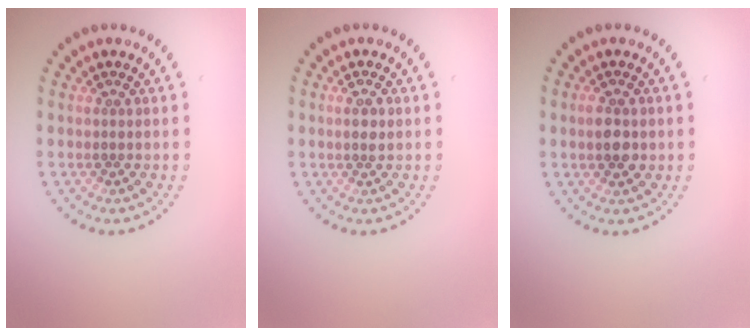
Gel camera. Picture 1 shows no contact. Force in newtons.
{"total": 1.0, "press": 1.0, "slide": 0.1}
{"total": 2.5, "press": 2.5, "slide": 0.2}